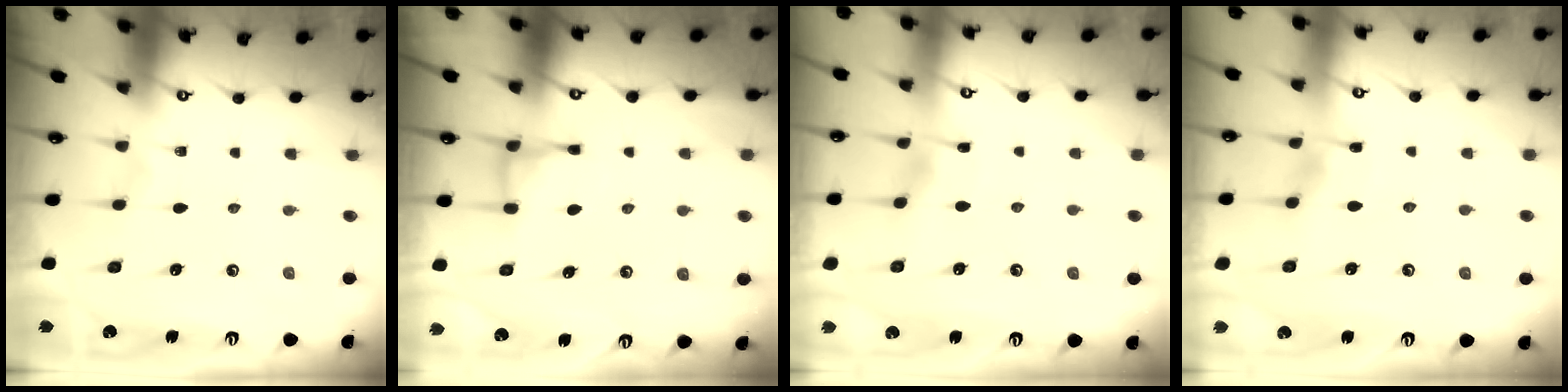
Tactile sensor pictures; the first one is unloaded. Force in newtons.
{"total": 5.4, "press": 5.3, "slide": 0.7}
{"total": 2.7, "press": 2.7, "slide": 0.3}
{"total": 3.0, "press": 2.9, "slide": 0.4}